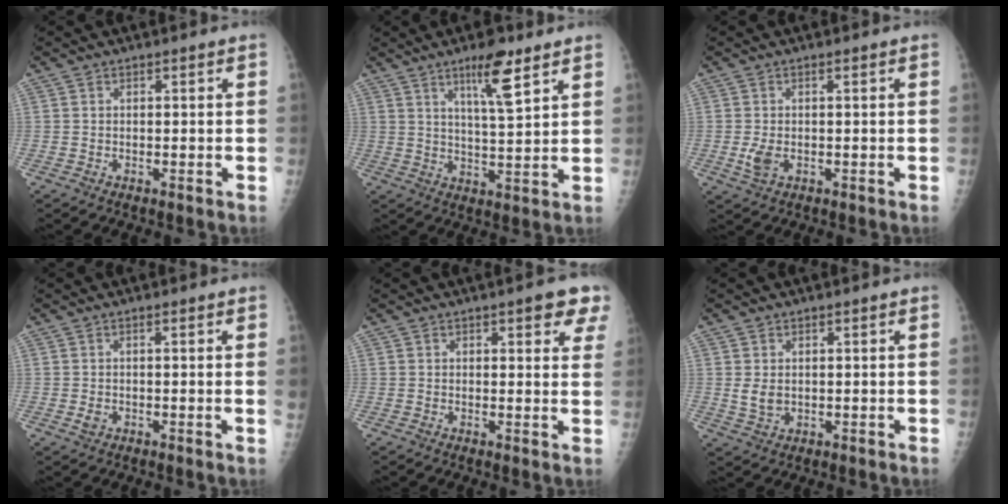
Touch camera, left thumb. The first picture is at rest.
{"total": 8.4, "force": [5.2, 1.6, 6.4], "torque": [-0.102, -0.034, 0.090]}
{"total": 2.8, "force": [-0.4, 1.6, 2.2], "torque": [-0.053, -0.006, -0.007]}
{"total": 1.9, "force": [-0.1, 0.4, 1.9], "torque": [-0.034, -0.001, -0.001]}
{"total": 6.6, "force": [4.0, 2.8, 4.5], "torque": [-0.015, -0.013, 0.042]}
{"total": 3.2, "force": [0.5, 2.5, 1.9], "torque": [-0.023, -0.007, 0.016]}